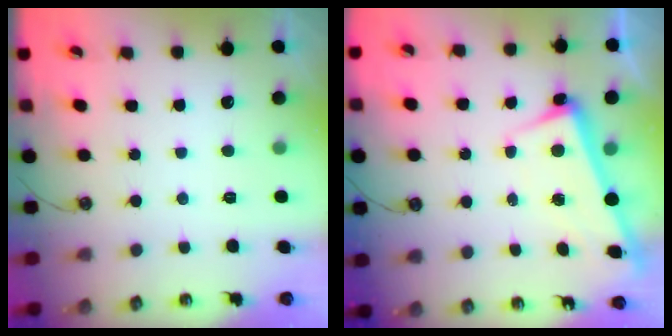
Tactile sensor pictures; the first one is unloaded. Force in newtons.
{"total": 2.6, "press": 2.4, "slide": 0.9}